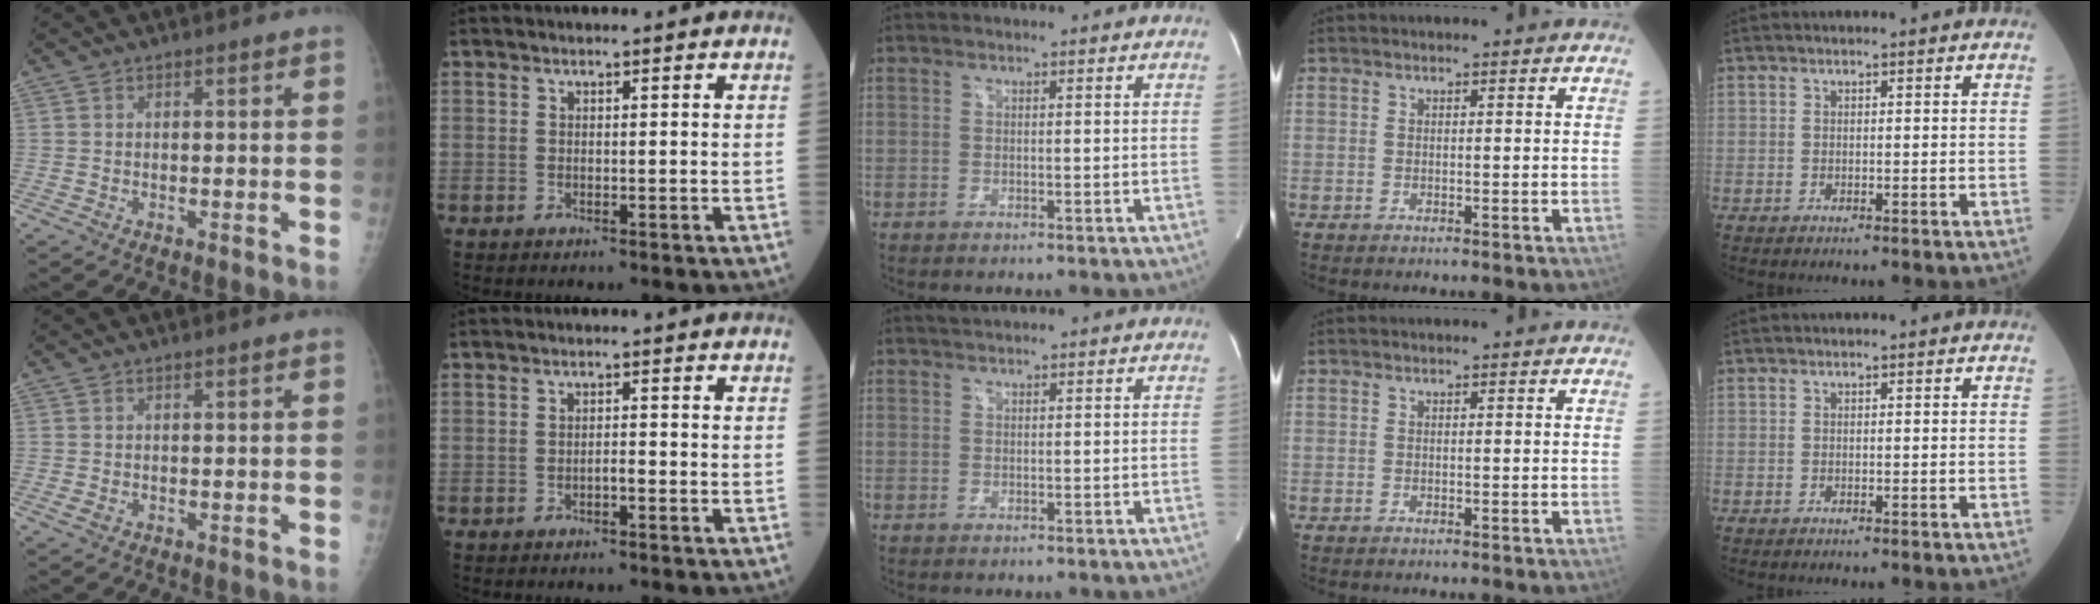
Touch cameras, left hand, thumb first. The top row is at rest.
{"thumb": {"total": 1.2, "force": [0.1, 0.7, 1.0], "torque": [-0.017, 0.003, 0.007]}, "index": {"total": 0.9, "force": [-0.5, 0.1, 0.7], "torque": [-0.011, 0.002, -0.010]}, "middle": {"total": 1.1, "force": [1.0, 0.2, 0.3], "torque": [-0.013, 0.010, 0.021]}}